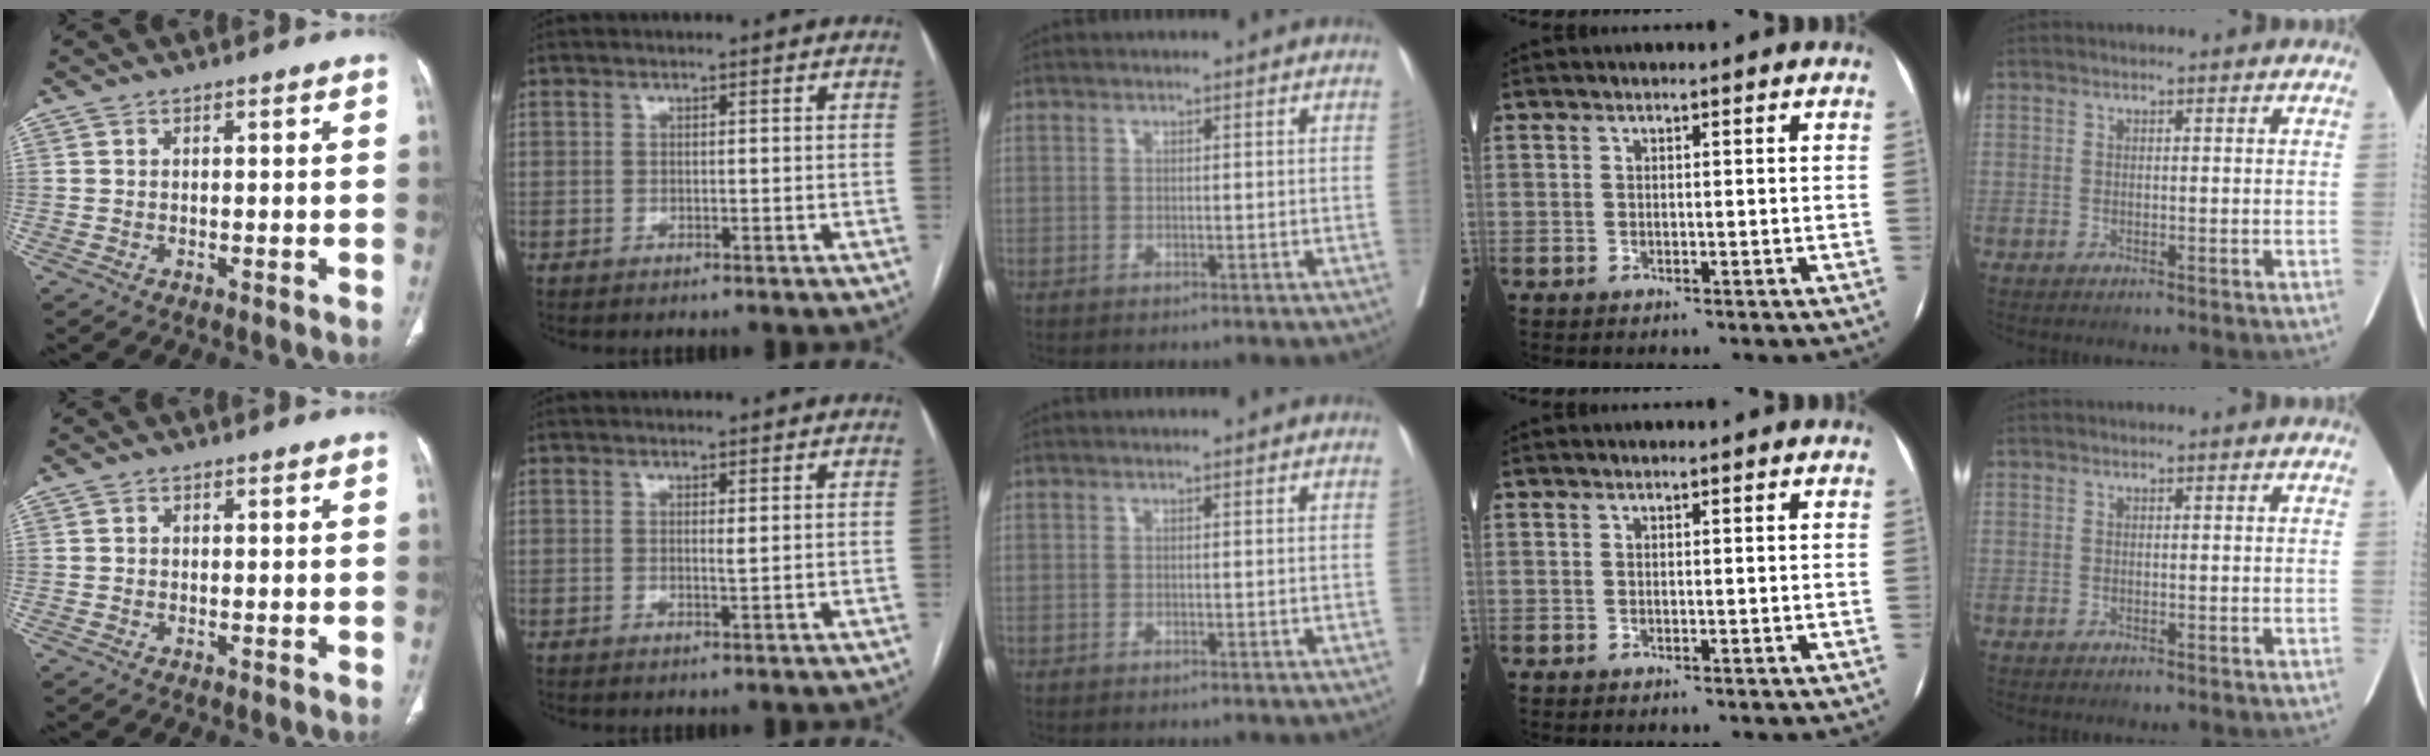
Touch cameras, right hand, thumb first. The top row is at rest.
{"index": {"total": 0.8, "force": [0.2, 0.0, 0.8], "torque": [-0.016, -0.002, 0.003]}}